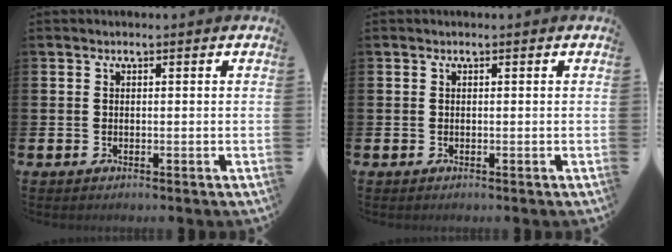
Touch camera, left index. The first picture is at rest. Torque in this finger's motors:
{"motor_torque": [0.00, 0.00, 0.01, 0.00]}